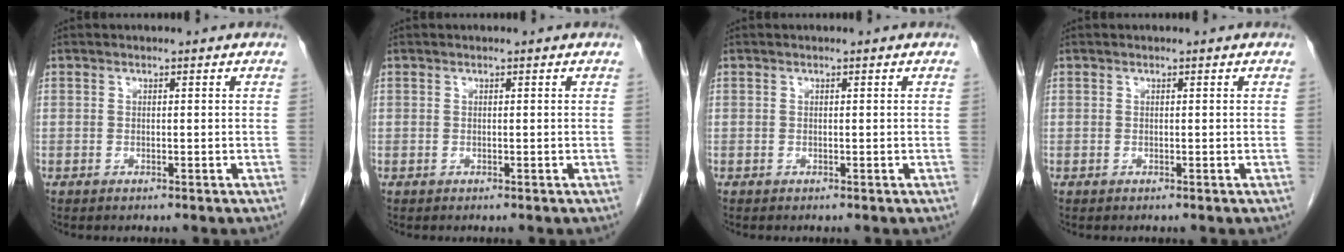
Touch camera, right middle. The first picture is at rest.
{"total": 0.0}
{"total": 0.0}
{"total": 0.0}